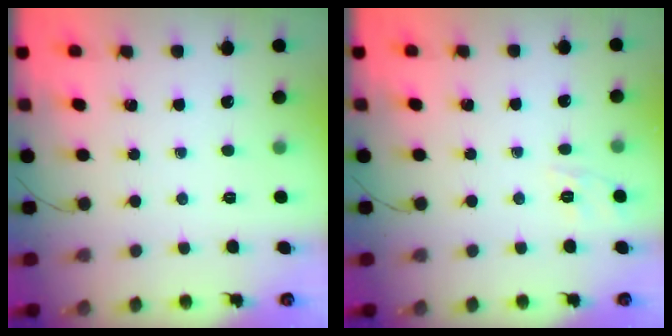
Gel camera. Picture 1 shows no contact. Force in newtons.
{"total": 1.7, "press": 0.4, "slide": 1.6}